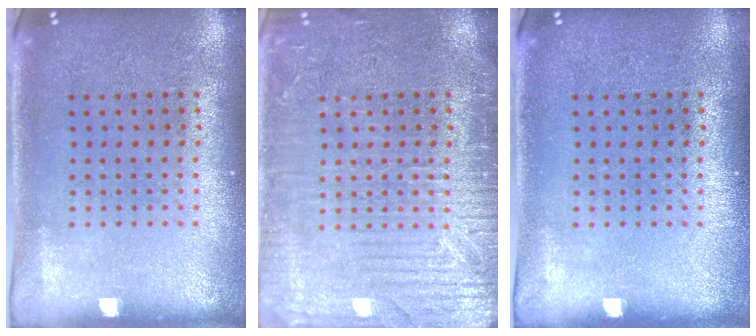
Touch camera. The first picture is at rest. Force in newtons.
{"total": 5.1, "press": 5.1, "slide": 0.7}
{"total": 0.0}